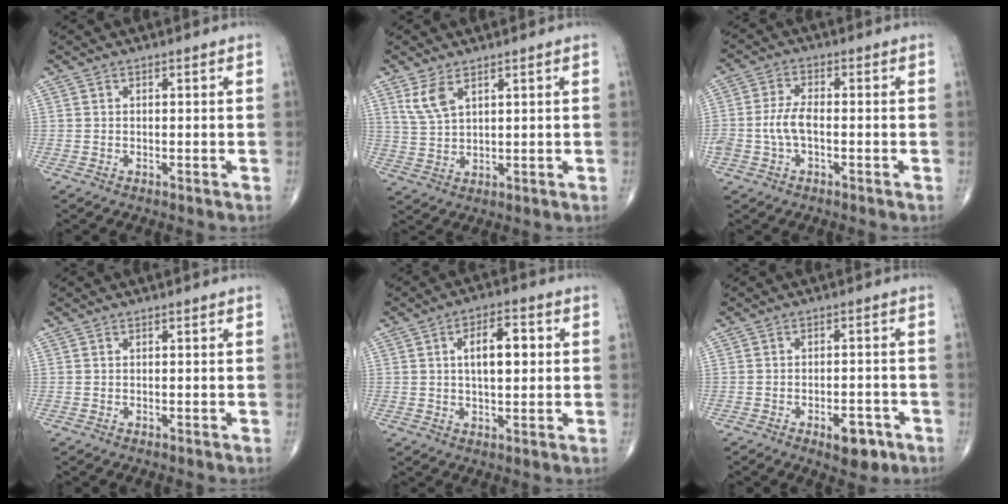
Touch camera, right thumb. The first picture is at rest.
{"total": 4.9, "force": [2.8, 2.1, 3.5], "torque": [-0.074, -0.009, 0.066]}
{"total": 5.3, "force": [-1.0, 2.8, 4.4], "torque": [-0.102, 0.019, -0.021]}
{"total": 0.0}
{"total": 8.4, "force": [1.4, 4.0, 7.2], "torque": [-0.099, 0.007, 0.021]}
{"total": 5.8, "force": [-3.0, 2.8, 4.1], "torque": [-0.044, 0.014, -0.038]}